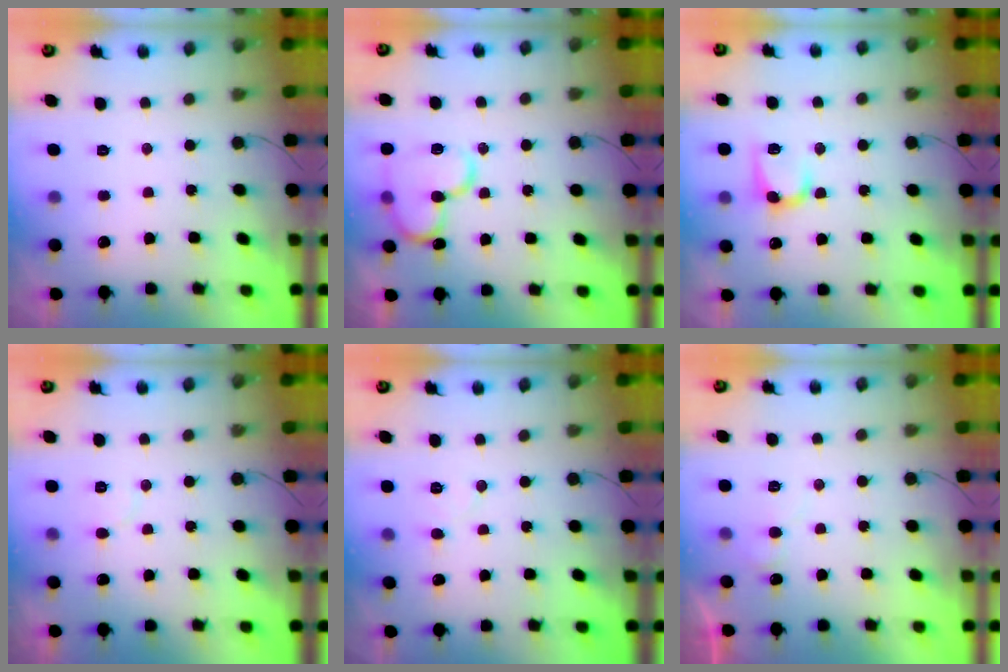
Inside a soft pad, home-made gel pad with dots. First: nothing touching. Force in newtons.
{"total": 15.8, "press": 15.7, "slide": 1.8}
{"total": 7.4, "press": 7.4, "slide": 0.3}
{"total": 3.2, "press": 3.2, "slide": 0.3}
{"total": 4.7, "press": 4.6, "slide": 0.5}
{"total": 6.7, "press": 6.7, "slide": 0.5}